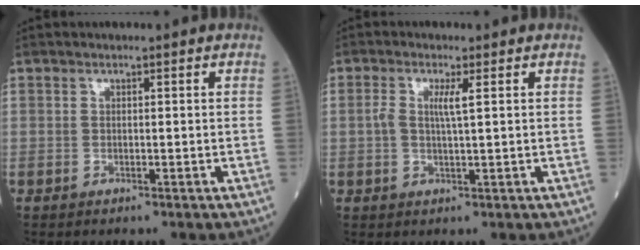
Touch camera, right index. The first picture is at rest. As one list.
[{"total": 3.0, "force": [0.7, 0.2, 3.0], "torque": [-0.064, 0.005, 0.011]}]